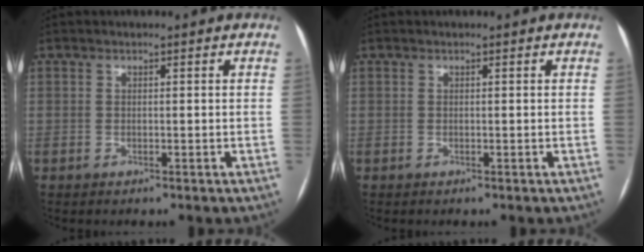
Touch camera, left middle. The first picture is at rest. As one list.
[{"total": 0.0}]